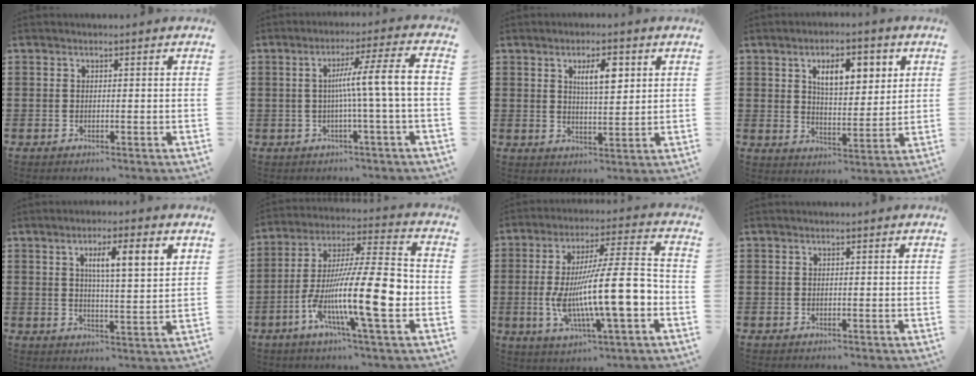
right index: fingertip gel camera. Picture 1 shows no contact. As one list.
[{"total": 8.1, "force": [-0.4, -0.9, 8.1], "torque": [-0.147, -0.003, -0.018]}, {"total": 5.5, "force": [2.1, 1.8, 4.8], "torque": [-0.083, 0.002, 0.030]}, {"total": 7.6, "force": [3.2, 3.2, 6.0], "torque": [-0.095, -0.001, 0.048]}, {"total": 6.7, "force": [2.6, 1.1, 6.1], "torque": [-0.113, 0.001, 0.038]}, {"total": 17.7, "force": [-4.4, 3.4, 16.8], "torque": [-0.319, -0.009, -0.076]}, {"total": 15.9, "force": [-3.0, 3.6, 15.2], "torque": [-0.251, -0.011, -0.057]}, {"total": 0.0}]